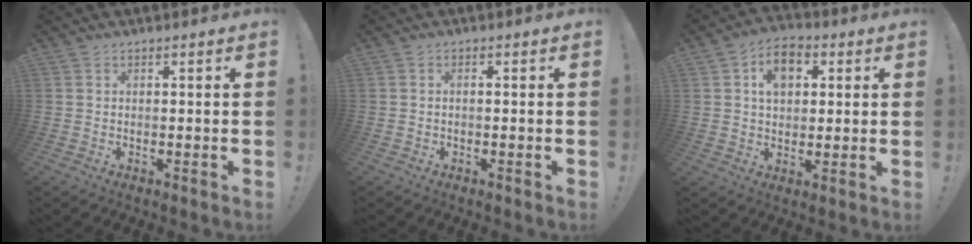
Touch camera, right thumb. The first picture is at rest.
{"total": 0.9, "force": [-0.7, 0.0, 0.6], "torque": [-0.013, 0.002, -0.012]}
{"total": 9.0, "force": [2.8, 6.5, 5.5], "torque": [-0.076, 0.003, 0.051]}